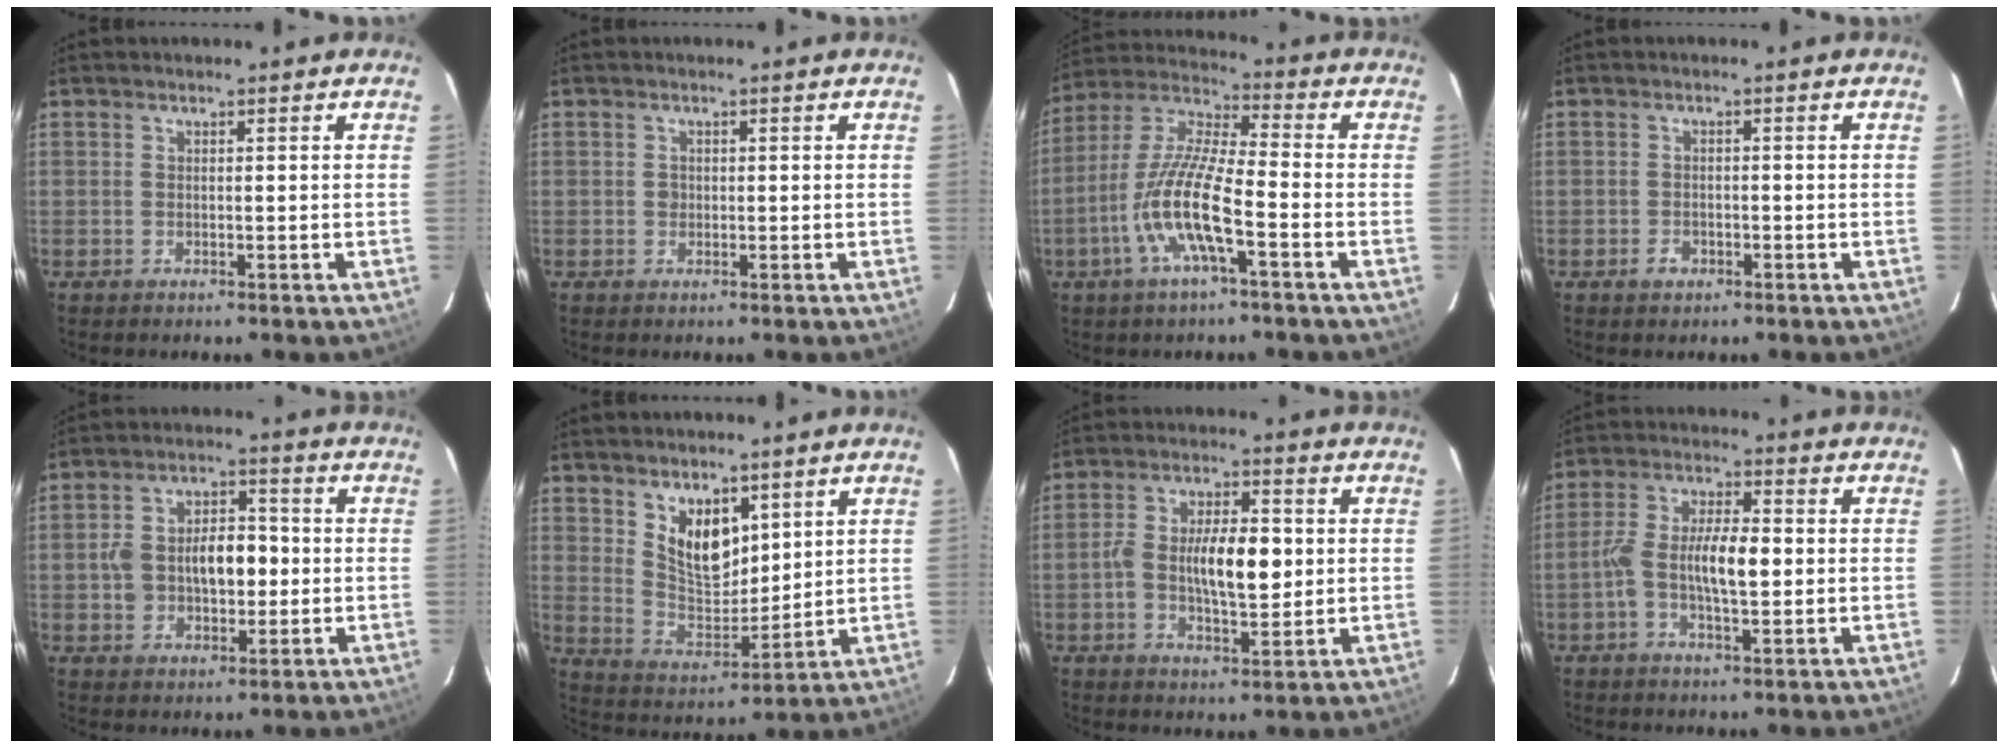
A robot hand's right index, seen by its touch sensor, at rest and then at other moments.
{"total": 1.0, "force": [-0.2, 1.0, 0.2], "torque": [0.000, 0.001, -0.002]}
{"total": 13.0, "force": [-5.2, 2.1, 11.8], "torque": [-0.243, -0.003, -0.104]}
{"total": 2.1, "force": [-1.2, 1.5, 0.7], "torque": [-0.014, 0.002, -0.019]}
{"total": 9.9, "force": [-0.7, 6.3, 7.6], "torque": [-0.141, 0.018, -0.007]}
{"total": 9.9, "force": [5.1, 5.6, 6.3], "torque": [-0.104, -0.004, 0.108]}
{"total": 10.5, "force": [-0.4, 4.5, 9.5], "torque": [-0.179, 0.010, -0.008]}
{"total": 8.2, "force": [-1.1, 2.8, 7.7], "torque": [-0.151, 0.013, -0.023]}